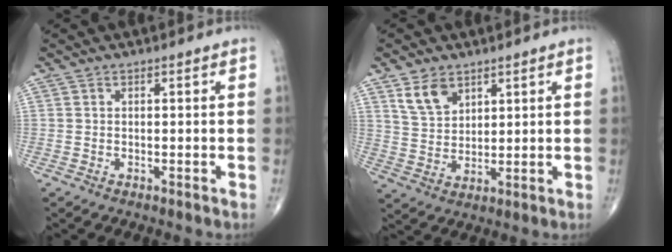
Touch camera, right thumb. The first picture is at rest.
{"total": 6.4, "force": [3.8, 4.0, 3.2], "torque": [-0.046, -0.022, 0.081]}